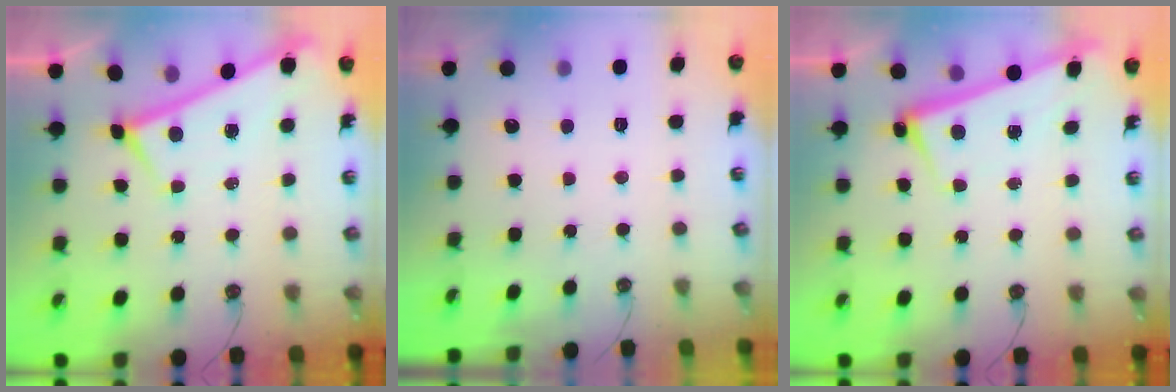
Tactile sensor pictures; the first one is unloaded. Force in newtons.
{"total": 0.0}
{"total": 2.7, "press": 2.5, "slide": 0.9}